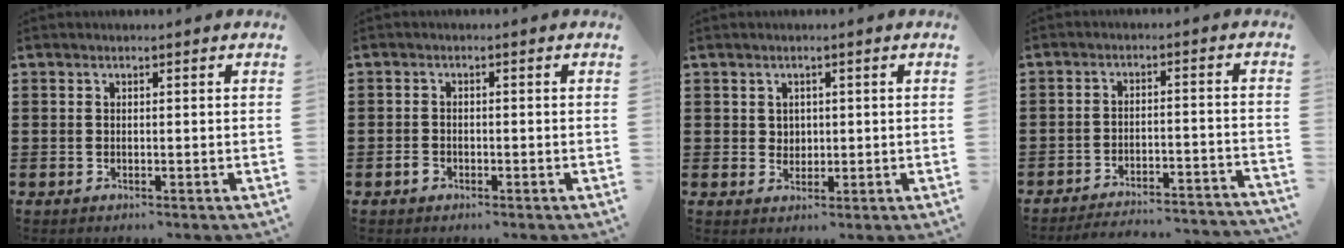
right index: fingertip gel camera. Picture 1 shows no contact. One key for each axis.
{"total": 1.5, "fx": -1.0, "fy": 0.9, "fz": 0.6, "tx": -0.013, "ty": 0.000, "tz": -0.021}
{"total": 1.9, "fx": 0.9, "fy": 1.7, "fz": 0.3, "tx": -0.011, "ty": 0.010, "tz": 0.016}
{"total": 4.3, "fx": -4.1, "fy": 0.0, "fz": 1.0, "tx": -0.022, "ty": -0.004, "tz": -0.085}